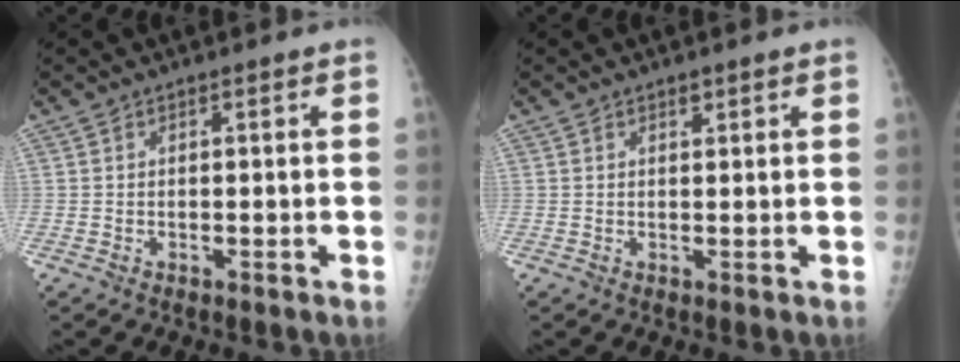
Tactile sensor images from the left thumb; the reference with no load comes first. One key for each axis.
{"total": 0.9, "fx": 0.7, "fy": 0.6, "fz": 0.4, "tx": 0.006, "ty": -0.004, "tz": 0.009}